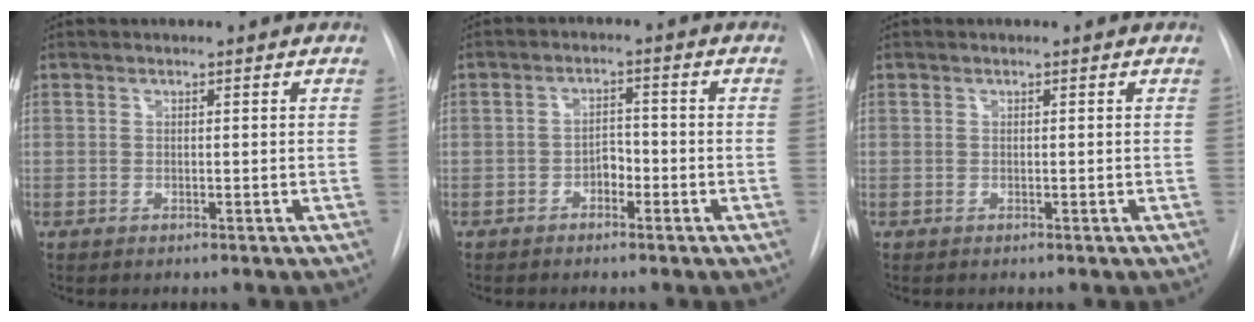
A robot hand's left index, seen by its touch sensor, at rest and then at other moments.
{"total": 2.9, "force": [-1.9, 1.5, 1.5], "torque": [-0.020, 0.004, -0.034]}
{"total": 0.0}